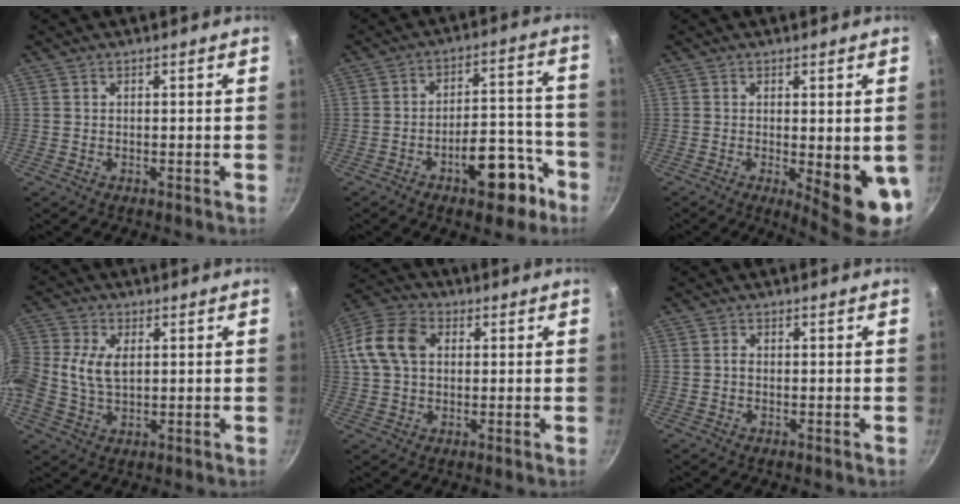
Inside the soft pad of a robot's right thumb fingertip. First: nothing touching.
{"total": 12.5, "force": [-6.7, 5.7, 8.8], "torque": [-0.087, 0.066, -0.085]}
{"total": 9.8, "force": [-1.4, 2.6, 9.3], "torque": [-0.103, -0.015, -0.009]}
{"total": 12.1, "force": [1.1, 8.3, 8.8], "torque": [-0.197, 0.024, 0.011]}
{"total": 11.2, "force": [1.9, 8.1, 7.6], "torque": [-0.136, 0.021, 0.019]}
{"total": 0.9, "force": [-0.3, 0.6, 0.5], "torque": [-0.010, 0.005, -0.005]}